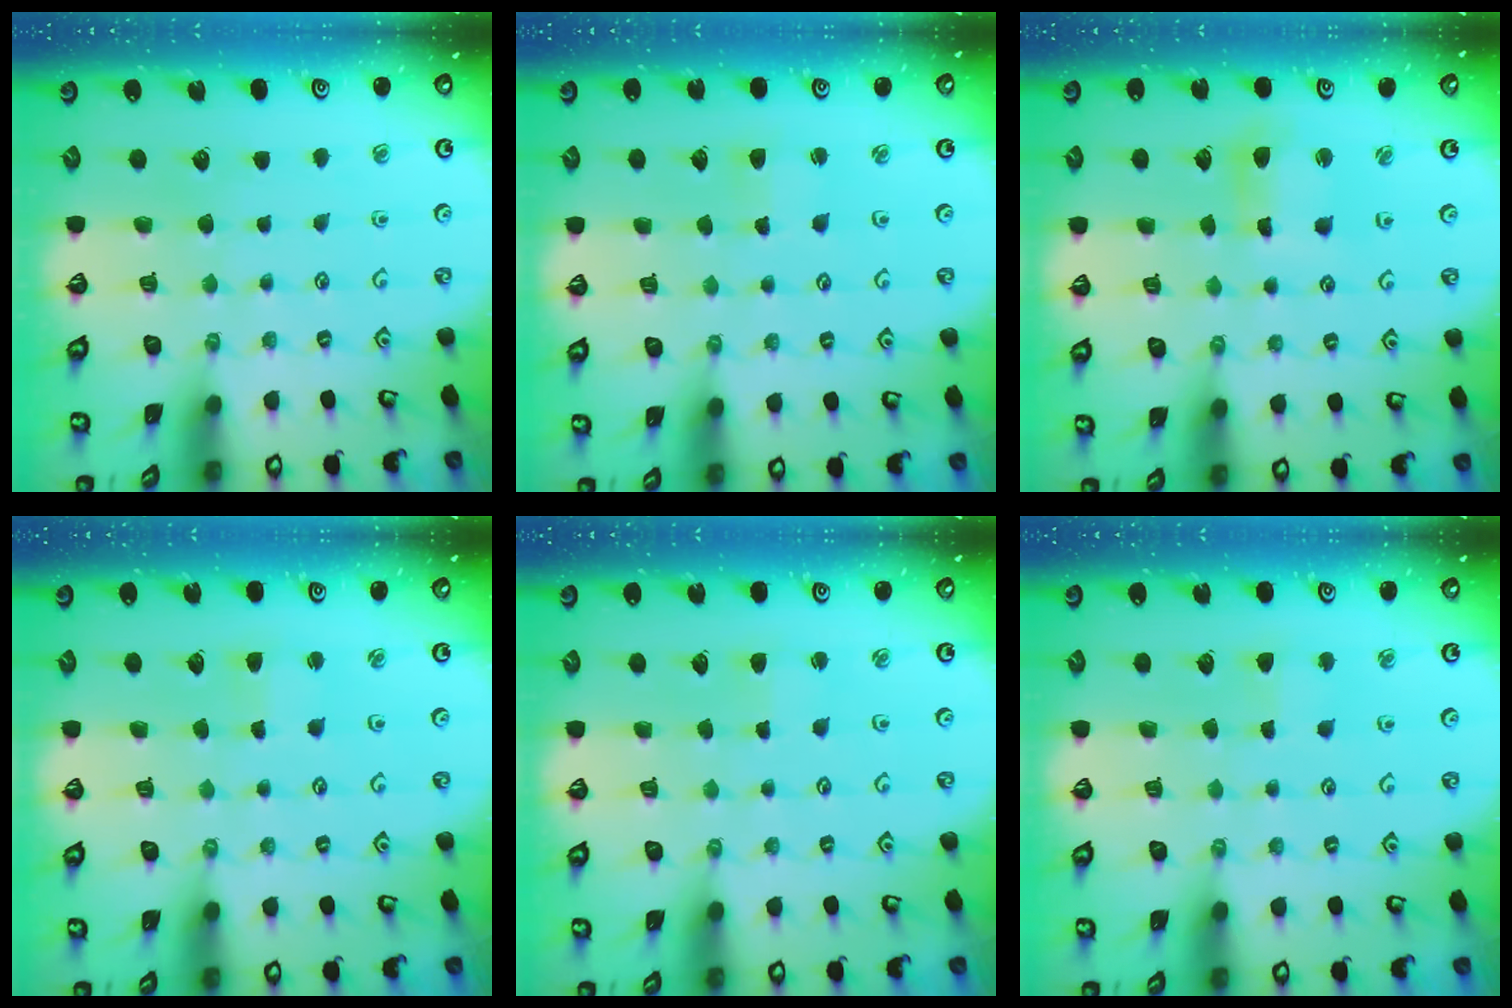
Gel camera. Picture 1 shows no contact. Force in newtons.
{"total": 2.8, "press": 2.8, "slide": 0.3}
{"total": 5.9, "press": 5.9, "slide": 0.9}
{"total": 2.1, "press": 2.1, "slide": 0.2}
{"total": 2.5, "press": 2.5, "slide": 0.4}
{"total": 2.3, "press": 2.3, "slide": 0.4}